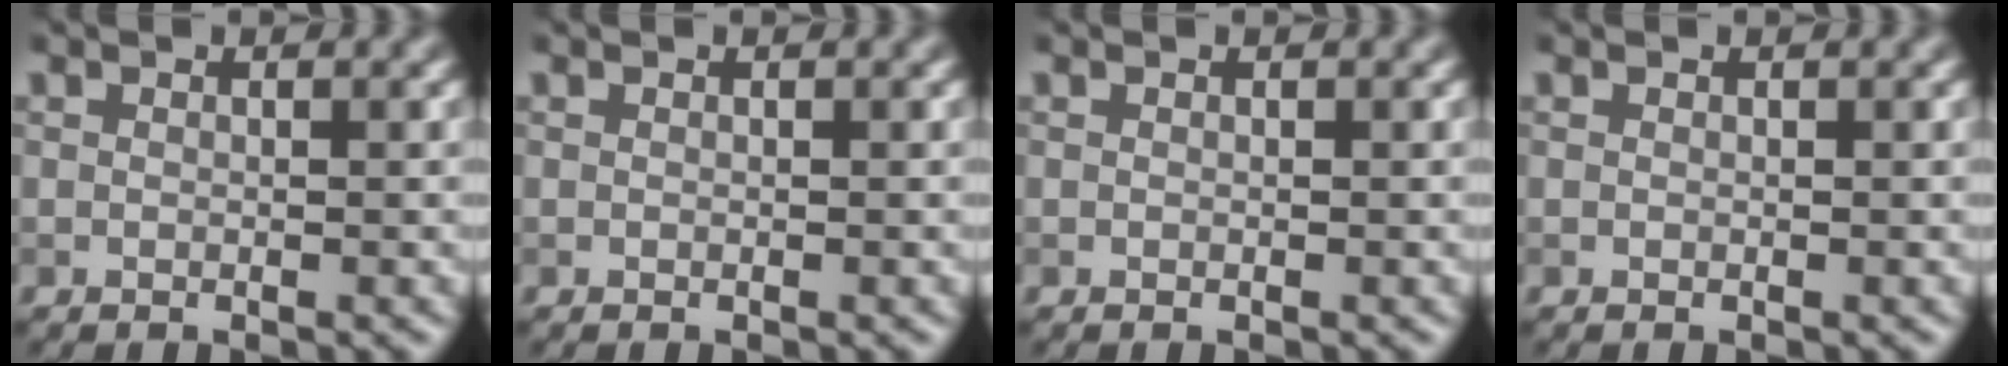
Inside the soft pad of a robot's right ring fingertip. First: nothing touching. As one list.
[{"total": 0.0}, {"total": 0.0}, {"total": 0.0}]